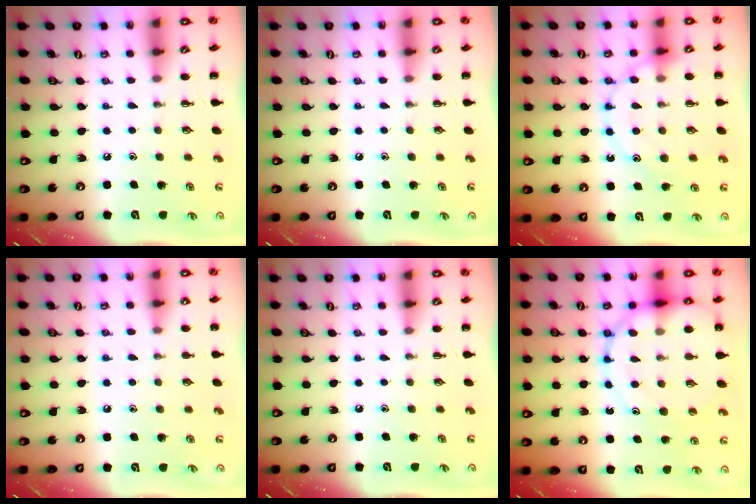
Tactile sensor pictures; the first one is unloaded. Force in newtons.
{"total": 0.0}
{"total": 13.8, "press": 13.7, "slide": 1.8}
{"total": 5.6, "press": 5.3, "slide": 1.9}
{"total": 0.0}
{"total": 15.2, "press": 14.9, "slide": 2.8}